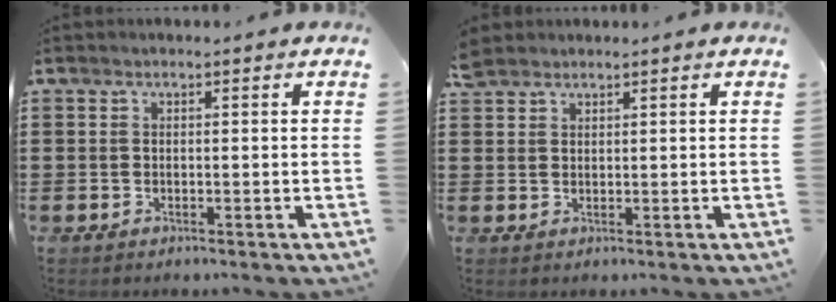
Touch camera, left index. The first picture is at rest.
{"total": 2.4, "force": [2.2, 1.0, 0.4], "torque": [-0.014, 0.004, 0.043]}